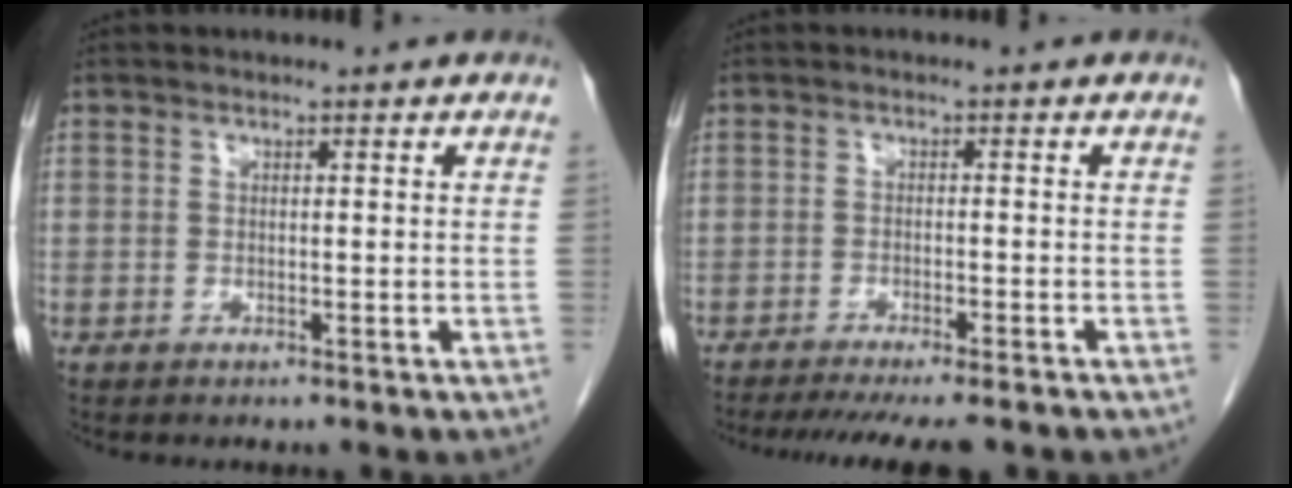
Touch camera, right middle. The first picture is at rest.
{"total": 10.9, "force": [-9.4, 1.1, 5.4], "torque": [-0.069, -0.020, -0.126]}